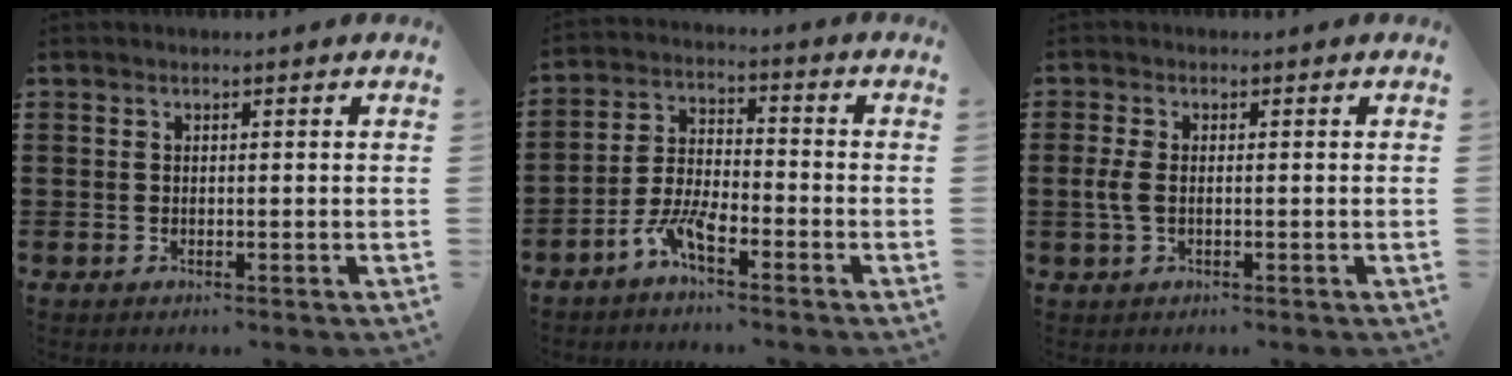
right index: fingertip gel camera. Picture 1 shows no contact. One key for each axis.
{"total": 6.0, "fx": -4.4, "fy": 1.8, "fz": 3.7, "tx": -0.095, "ty": 0.000, "tz": -0.092}
{"total": 2.7, "fx": -0.5, "fy": 1.2, "fz": 2.4, "tx": -0.067, "ty": -0.006, "tz": -0.015}